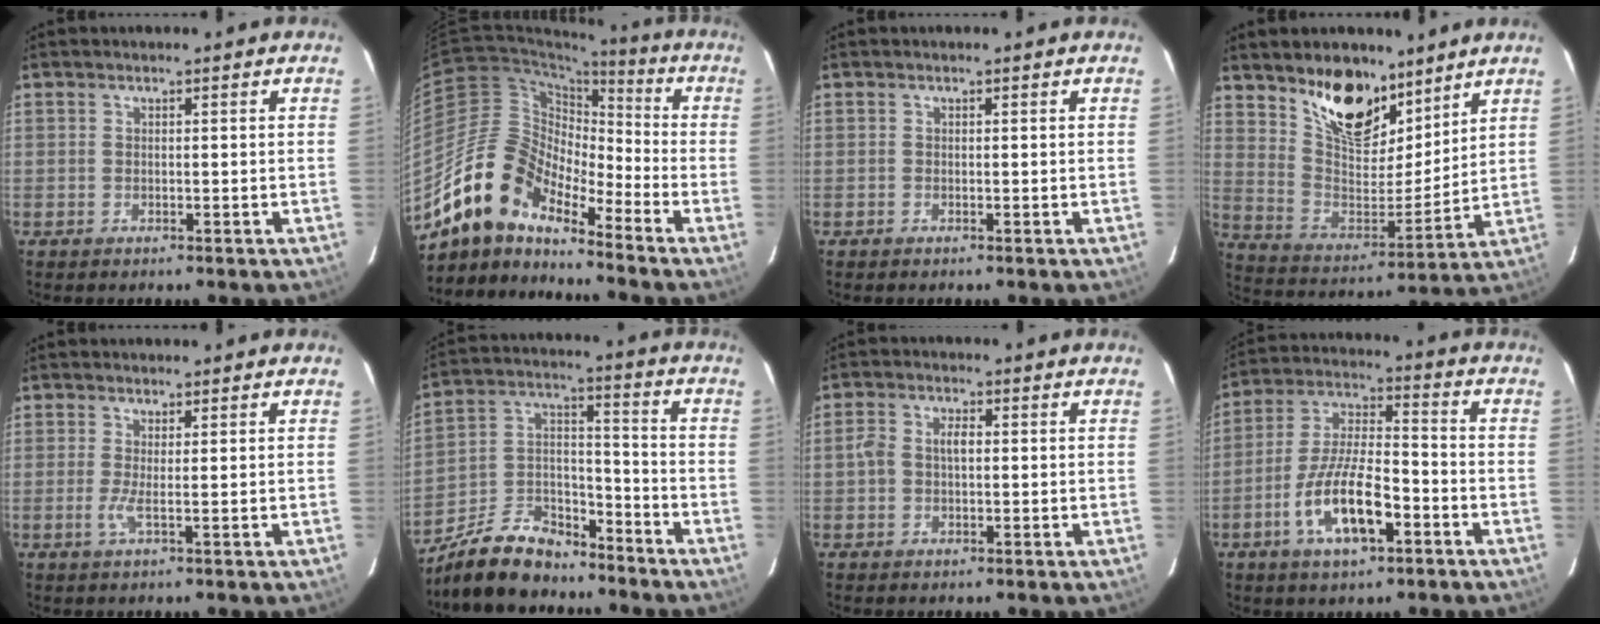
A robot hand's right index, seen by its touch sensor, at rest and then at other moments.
{"total": 14.9, "force": [-12.2, 5.7, 6.5], "torque": [-0.112, 0.008, -0.240]}
{"total": 0.0}
{"total": 16.0, "force": [11.2, 7.8, 8.4], "torque": [-0.151, -0.003, 0.205]}
{"total": 1.8, "force": [0.0, -0.2, 1.8], "torque": [-0.038, -0.005, -0.004]}
{"total": 13.7, "force": [-10.5, 6.5, 5.7], "torque": [-0.132, 0.033, -0.182]}
{"total": 3.7, "force": [-0.2, 2.6, 2.7], "torque": [-0.052, 0.010, -0.004]}
{"total": 13.6, "force": [-6.0, 4.8, 11.2], "torque": [-0.231, -0.002, -0.107]}